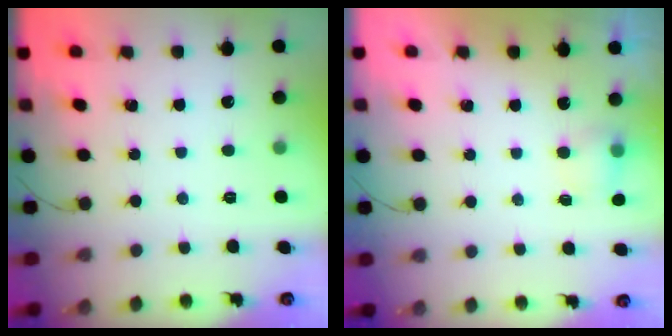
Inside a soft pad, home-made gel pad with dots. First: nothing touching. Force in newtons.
{"total": 4.3, "press": 4.1, "slide": 1.2}